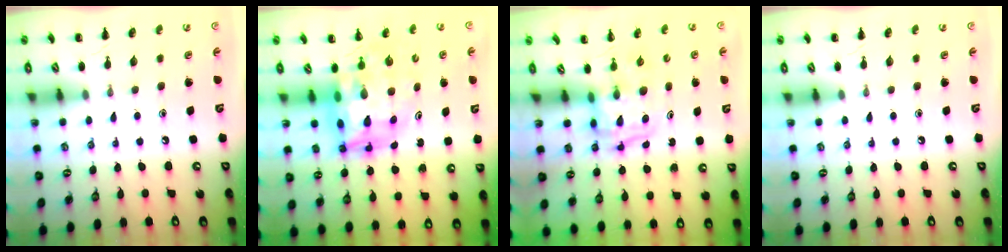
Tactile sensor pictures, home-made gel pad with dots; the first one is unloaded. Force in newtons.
{"total": 11.9, "press": 11.3, "slide": 3.6}
{"total": 3.4, "press": 3.3, "slide": 0.6}
{"total": 0.0}